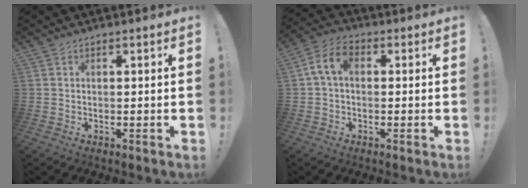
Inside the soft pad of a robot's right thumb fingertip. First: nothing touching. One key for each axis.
{"total": 7.7, "fx": 0.9, "fy": 4.7, "fz": 6.0, "tx": -0.117, "ty": 0.009, "tz": 0.019}